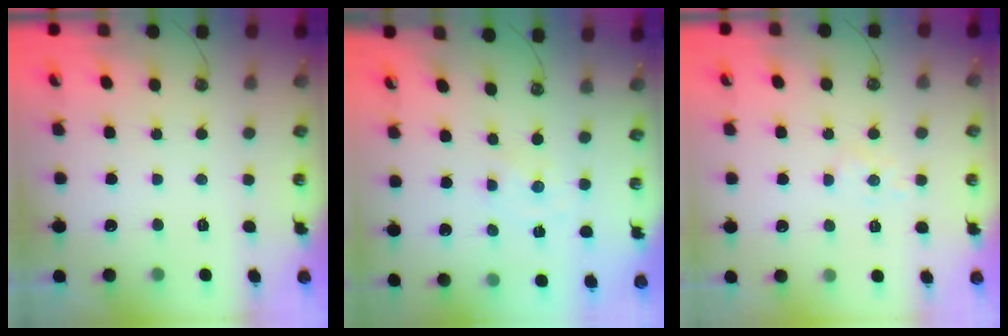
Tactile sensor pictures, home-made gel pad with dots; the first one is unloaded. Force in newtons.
{"total": 0.0}
{"total": 4.6, "press": 4.5, "slide": 1.0}